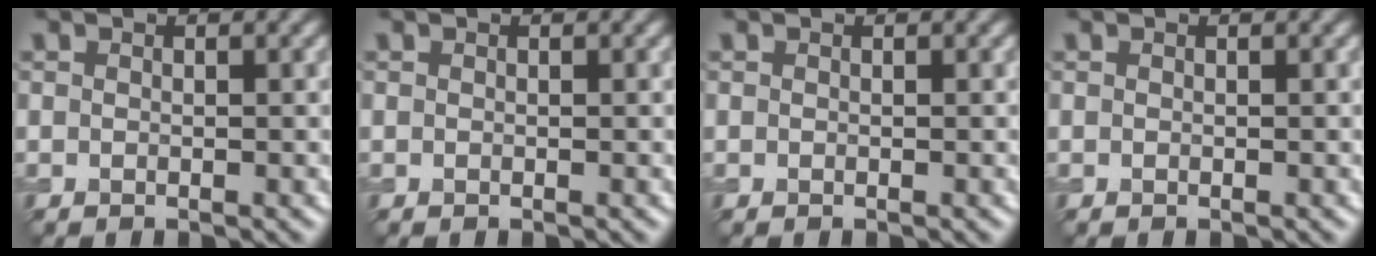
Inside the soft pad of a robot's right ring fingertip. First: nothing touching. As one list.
[{"total": 0.0}, {"total": 0.0}, {"total": 0.0}]